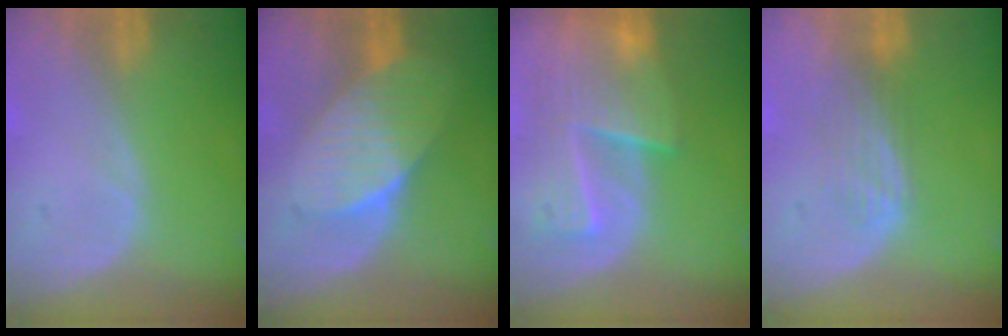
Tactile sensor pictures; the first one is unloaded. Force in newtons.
{"total": 7.5, "press": 6.9, "slide": 2.9}
{"total": 9.3, "press": 8.3, "slide": 4.2}
{"total": 3.9, "press": 3.3, "slide": 2.2}